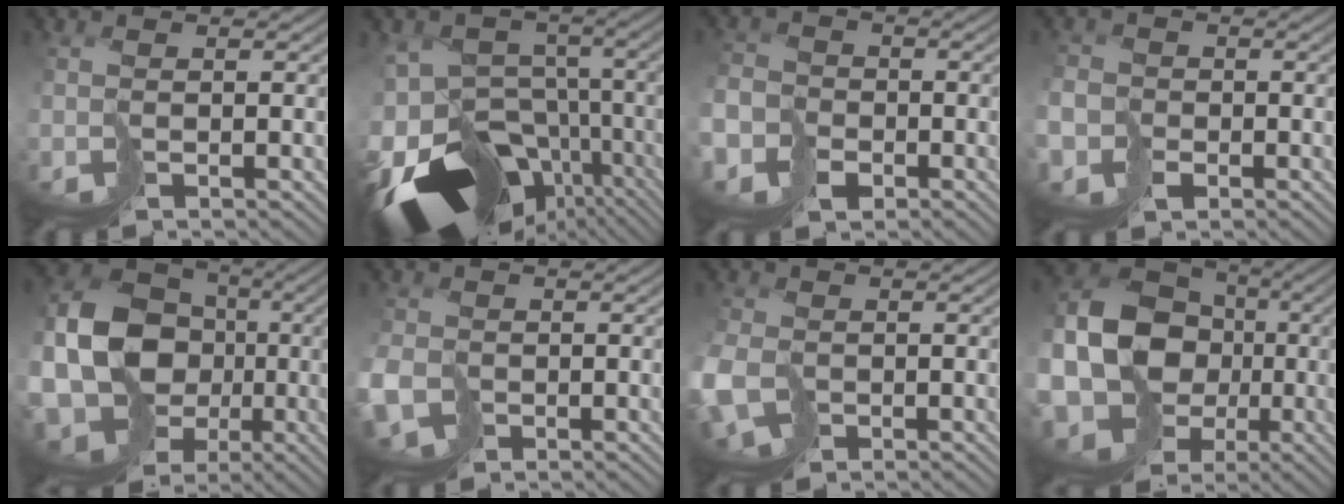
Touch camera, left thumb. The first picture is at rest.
{"total": 18.5, "force": [-10.1, 10.9, 11.0], "torque": [-0.208, -0.032, -0.109]}
{"total": 7.5, "force": [-4.2, 5.8, 2.4], "torque": [-0.067, -0.030, -0.094]}
{"total": 5.2, "force": [-2.5, 4.3, 1.6], "torque": [-0.042, -0.017, -0.063]}
{"total": 17.1, "force": [-1.8, 14.1, 9.5], "torque": [-0.212, -0.034, -0.012]}
{"total": 5.6, "force": [-2.2, 4.0, 3.2], "torque": [-0.089, -0.018, -0.039]}
{"total": 7.1, "force": [-2.6, 4.7, 4.7], "torque": [-0.135, -0.028, -0.043]}
{"total": 18.3, "force": [-3.1, 15.2, 9.6], "torque": [-0.210, -0.033, -0.060]}